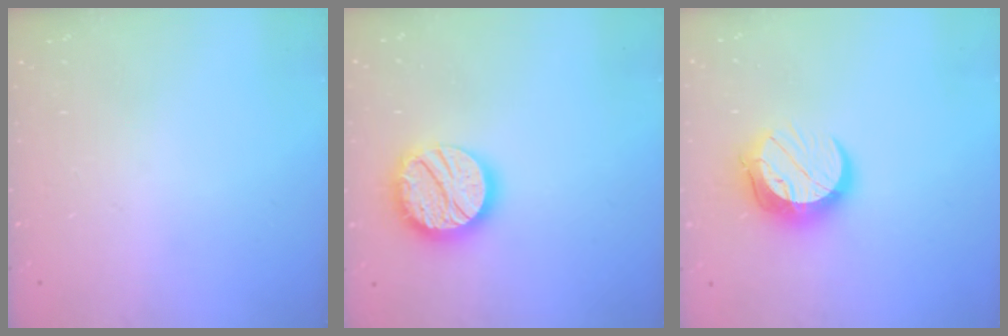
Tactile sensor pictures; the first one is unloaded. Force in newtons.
{"total": 17.8, "press": 17.7, "slide": 1.4}
{"total": 11.2, "press": 11.2, "slide": 0.9}